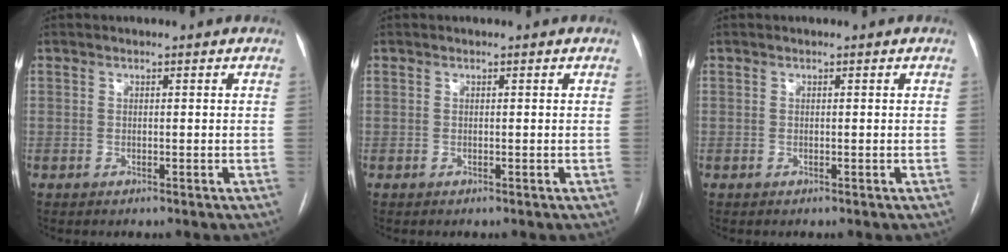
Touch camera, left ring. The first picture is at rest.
{"total": 0.0}
{"total": 0.0}